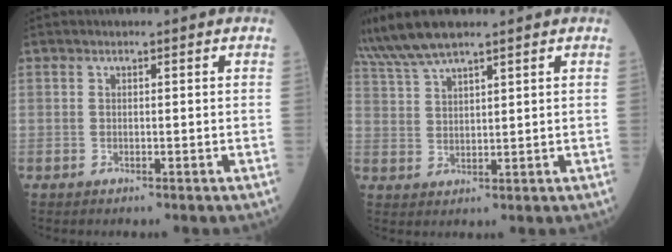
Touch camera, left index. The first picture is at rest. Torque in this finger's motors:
{"motor_torque": [0.11, -0.69, 0.31, 0.12]}